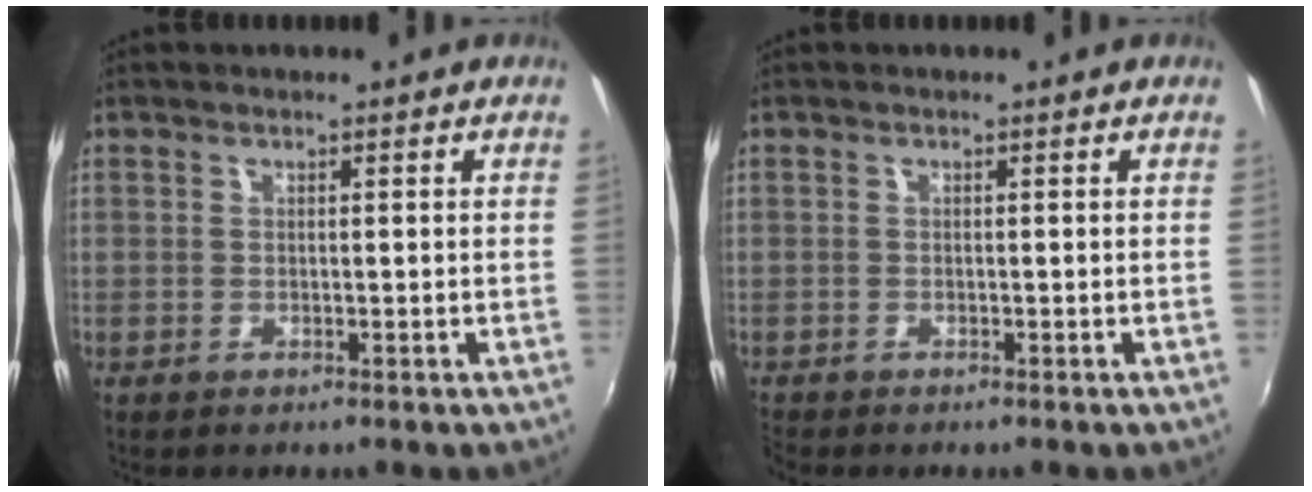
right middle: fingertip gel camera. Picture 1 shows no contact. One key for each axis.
{"total": 0.6, "fx": -0.6, "fy": 0.1, "fz": 0.1, "tx": -0.001, "ty": -0.004, "tz": -0.014}